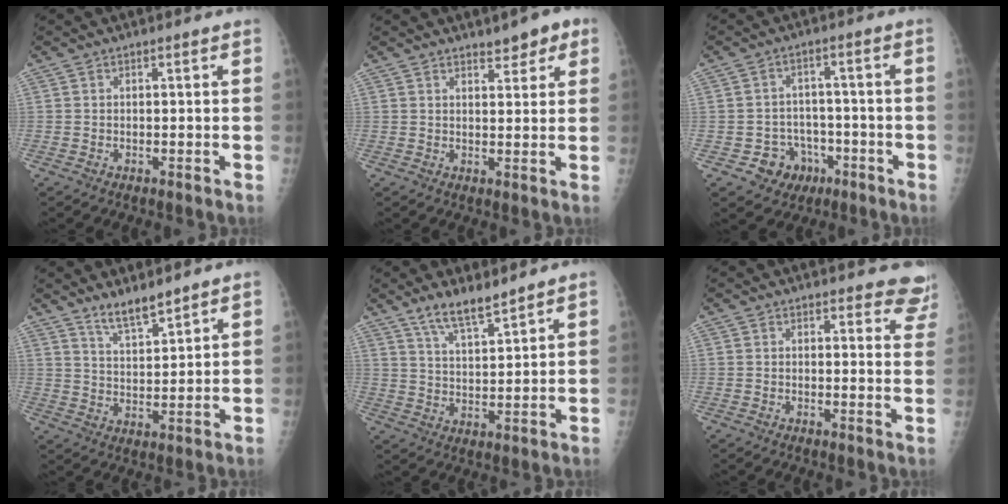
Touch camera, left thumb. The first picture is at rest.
{"total": 4.5, "force": [3.0, 1.9, 2.7], "torque": [-0.015, -0.015, 0.040]}
{"total": 7.2, "force": [-3.3, 6.2, 1.6], "torque": [0.004, 0.027, -0.042]}
{"total": 6.2, "force": [5.3, 1.3, 3.1], "torque": [-0.046, -0.040, 0.100]}
{"total": 7.2, "force": [5.9, 1.4, 3.9], "torque": [-0.065, -0.039, 0.114]}
{"total": 6.7, "force": [6.3, 2.4, 0.4], "torque": [0.046, -0.035, 0.036]}